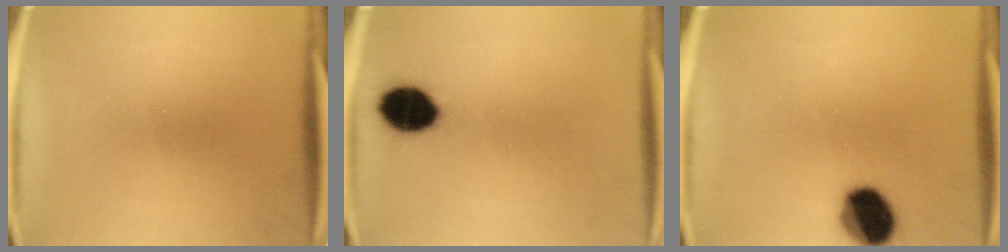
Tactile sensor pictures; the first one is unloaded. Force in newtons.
{"total": 9.8}
{"total": 12.1}